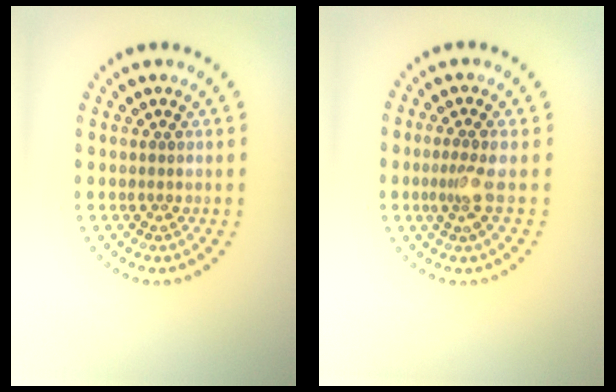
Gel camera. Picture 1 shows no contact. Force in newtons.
{"total": 2.1, "press": 1.5, "slide": 1.4}